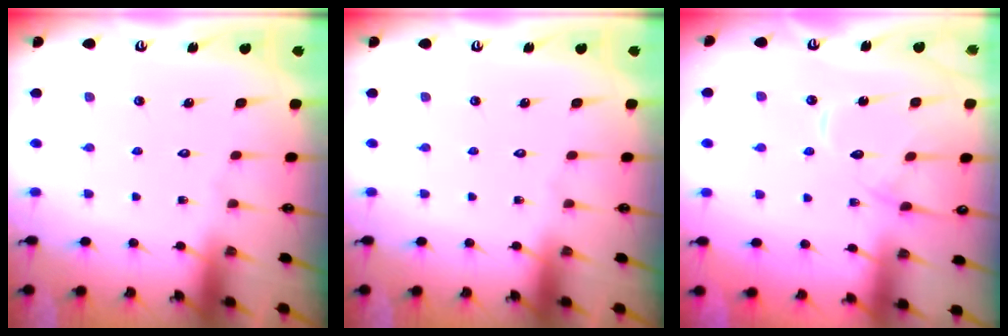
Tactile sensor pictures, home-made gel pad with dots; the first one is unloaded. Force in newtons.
{"total": 0.0}
{"total": 11.6, "press": 11.6, "slide": 1.0}